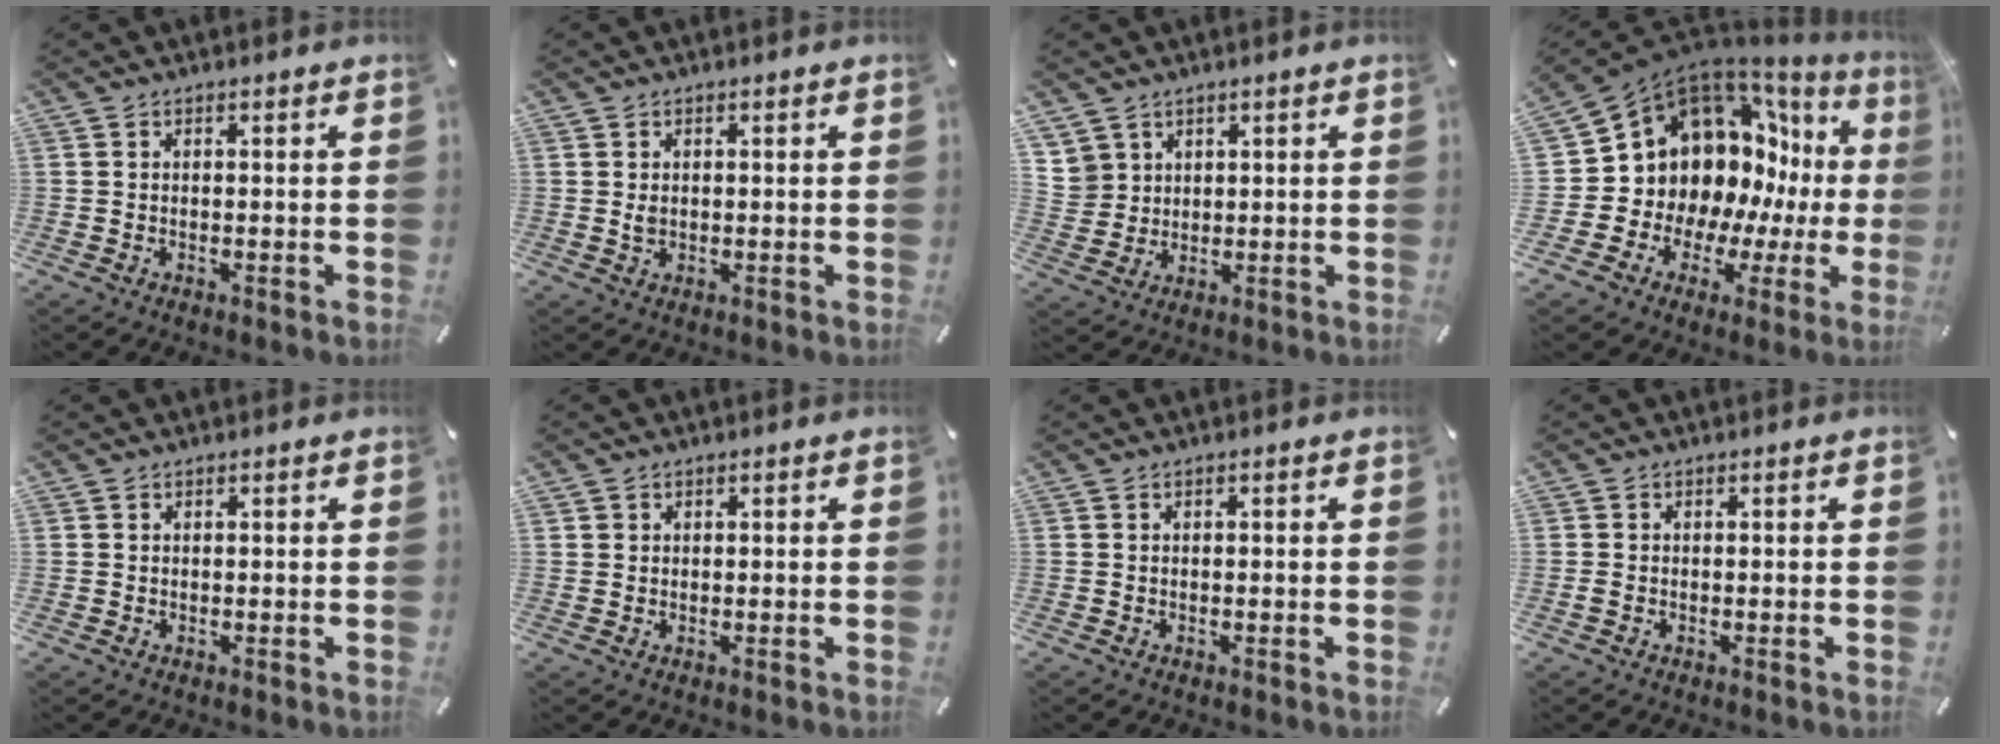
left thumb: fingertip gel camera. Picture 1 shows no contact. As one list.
[{"total": 1.4, "force": [0.2, 1.0, 0.9], "torque": [-0.011, -0.001, 0.002]}, {"total": 4.8, "force": [2.8, 3.9, -0.5], "torque": [-0.003, -0.011, 0.053]}, {"total": 15.4, "force": [5.1, 12.8, 7.0], "torque": [-0.112, -0.082, 0.120]}, {"total": 0.6, "force": [0.2, 0.4, -0.3], "torque": [0.008, 0.005, 0.004]}, {"total": 1.0, "force": [0.5, 0.8, -0.1], "torque": [0.011, -0.001, 0.008]}, {"total": 0.0}, {"total": 0.9, "force": [-0.2, 0.8, 0.1], "torque": [-0.002, 0.005, -0.007]}]